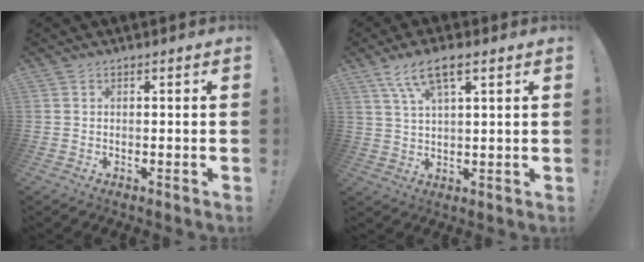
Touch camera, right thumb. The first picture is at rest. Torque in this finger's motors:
{"motor_torque": [1.12, 1.15, 0.40, 0.18, 0.11]}